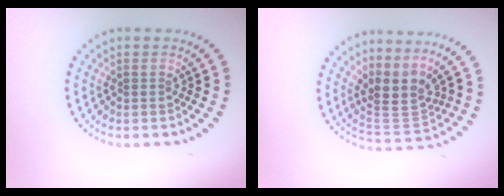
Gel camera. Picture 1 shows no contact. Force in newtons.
{"total": 3.3, "press": 2.5, "slide": 2.2}